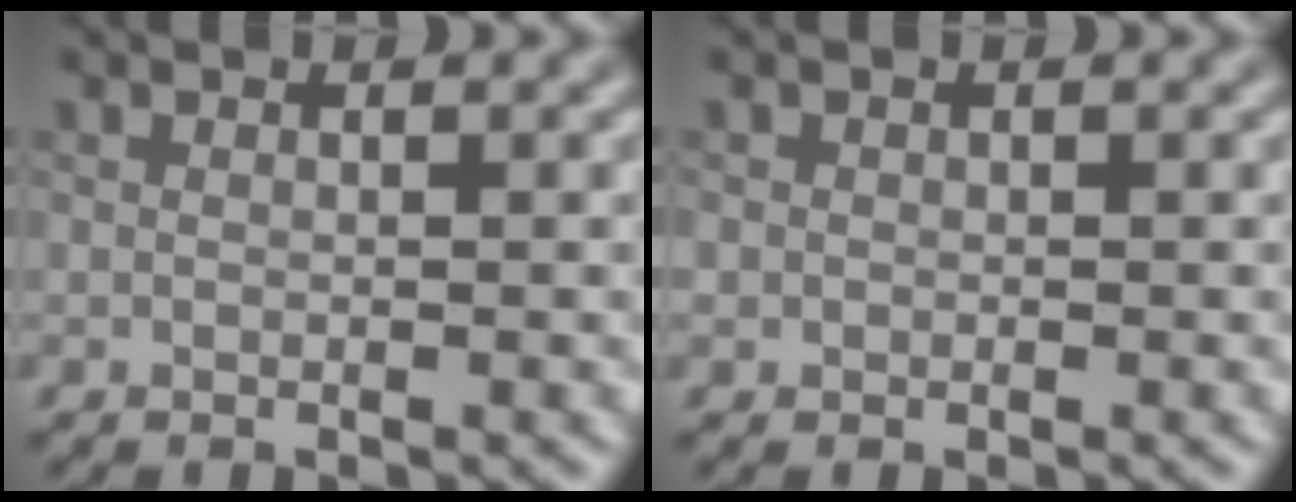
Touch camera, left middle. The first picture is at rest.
{"total": 0.9, "force": [-0.4, -0.4, -0.7], "torque": [0.000, 0.005, 0.008]}